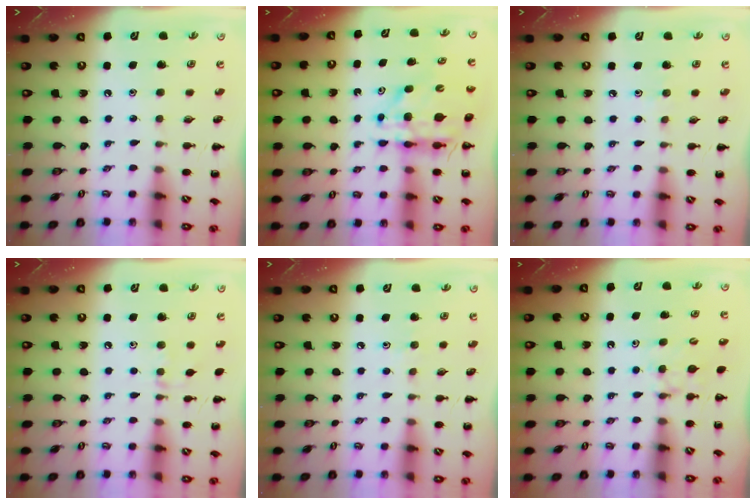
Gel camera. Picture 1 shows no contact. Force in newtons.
{"total": 8.8, "press": 8.3, "slide": 3.0}
{"total": 2.4, "press": 2.2, "slide": 1.0}
{"total": 5.5, "press": 5.1, "slide": 1.8}
{"total": 2.4, "press": 2.2, "slide": 1.0}
{"total": 5.2, "press": 5.0, "slide": 1.5}